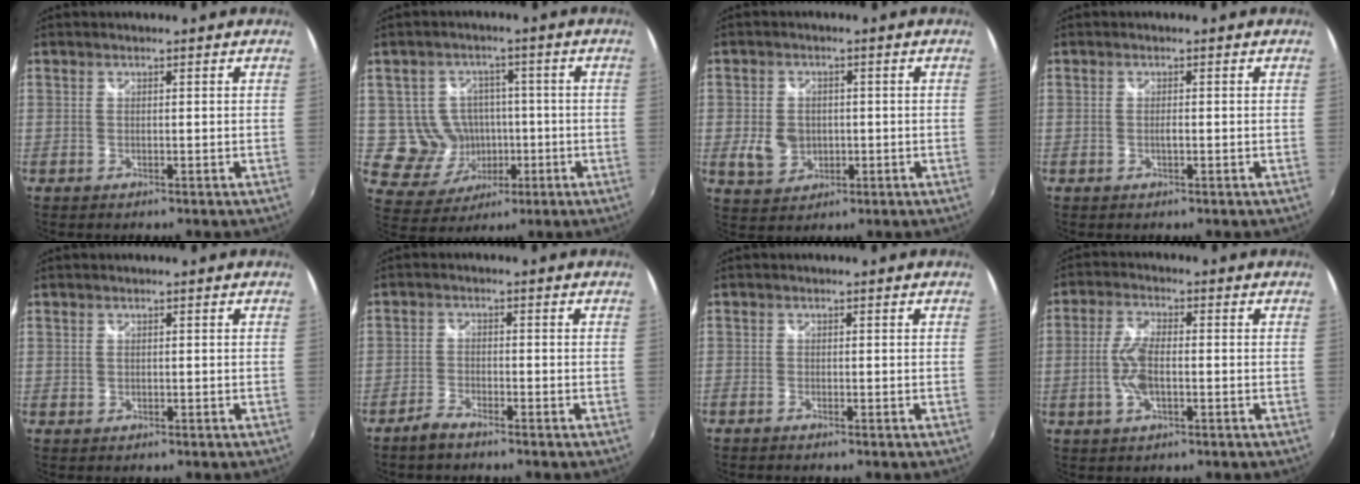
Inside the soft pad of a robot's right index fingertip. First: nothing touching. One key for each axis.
{"total": 9.7, "fx": -0.9, "fy": 9.4, "fz": 2.6, "tx": -0.074, "ty": 0.018, "tz": 0.008}
{"total": 6.2, "fx": -0.9, "fy": 5.1, "fz": 3.5, "tx": -0.078, "ty": 0.002, "tz": -0.012}
{"total": 0.7, "fx": -0.1, "fy": 0.3, "fz": 0.7, "tx": -0.013, "ty": 0.002, "tz": -0.001}
{"total": 0.6, "fx": 0.2, "fy": 0.5, "fz": 0.1, "tx": 0.001, "ty": 0.001, "tz": 0.004}
{"total": 3.1, "fx": -2.8, "fy": 0.8, "fz": 1.3, "tx": -0.044, "ty": -0.001, "tz": -0.058}
{"total": 0.8, "fx": -0.7, "fy": 0.2, "fz": 0.3, "tx": -0.007, "ty": -0.004, "tz": -0.018}
{"total": 6.1, "fx": -1.1, "fy": 2.5, "fz": 5.5, "tx": -0.117, "ty": 0.005, "tz": -0.021}